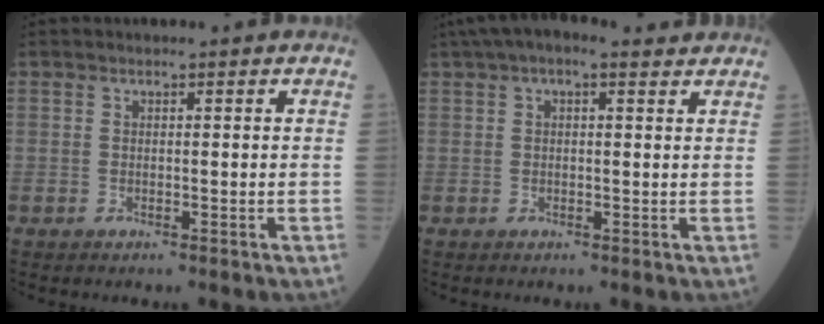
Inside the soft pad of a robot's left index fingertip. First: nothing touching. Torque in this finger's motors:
{"motor_torque": [0.95, -1.18, 0.41, 0.09]}